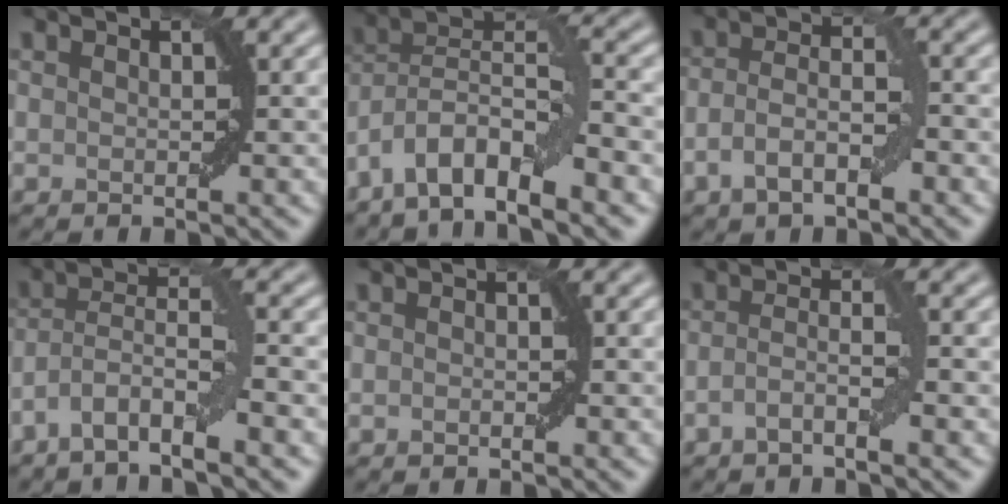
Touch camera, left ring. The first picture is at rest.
{"total": 7.9, "force": [-4.8, 2.1, 5.9], "torque": [-0.095, 0.013, -0.096]}
{"total": 4.1, "force": [-1.8, 1.6, 3.3], "torque": [-0.064, 0.006, -0.036]}
{"total": 5.1, "force": [-2.9, 0.9, 4.2], "torque": [-0.074, 0.007, -0.063]}
{"total": 0.5, "force": [-0.2, 0.2, 0.4], "torque": [-0.007, 0.002, -0.003]}
{"total": 2.4, "force": [-1.1, 0.3, 2.1], "torque": [-0.040, 0.008, -0.027]}